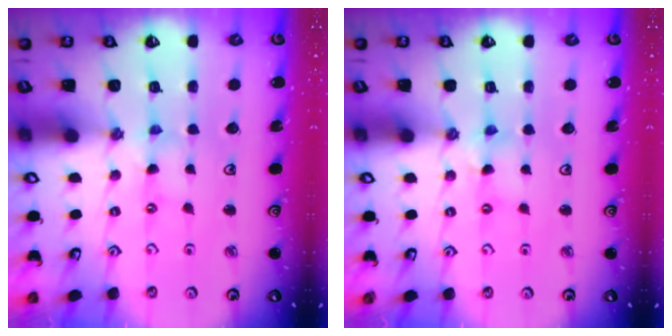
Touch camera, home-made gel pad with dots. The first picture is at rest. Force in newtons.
{"total": 3.5, "press": 3.5, "slide": 0.3}